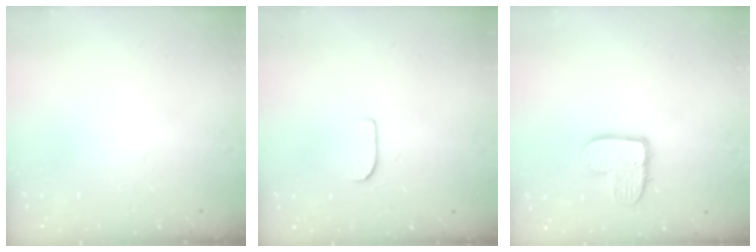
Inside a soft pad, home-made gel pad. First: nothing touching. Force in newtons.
{"total": 5.5, "press": 5.5, "slide": 0.6}
{"total": 10.9, "press": 10.8, "slide": 0.7}